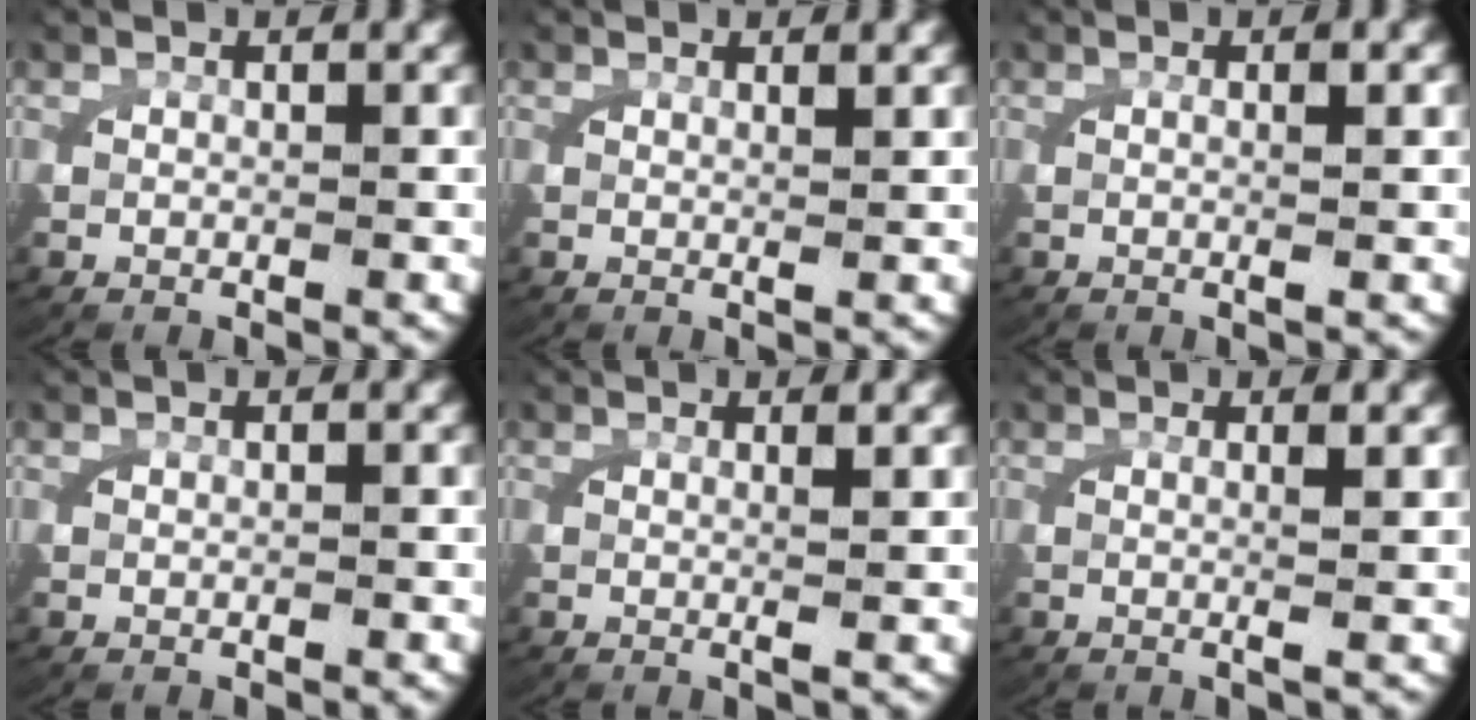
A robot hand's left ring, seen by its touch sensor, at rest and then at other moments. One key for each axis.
{"total": 0.8, "fx": 0.5, "fy": -0.2, "fz": 0.7, "tx": -0.013, "ty": -0.005, "tz": 0.009}
{"total": 1.4, "fx": 0.1, "fy": 0.1, "fz": 1.4, "tx": -0.026, "ty": 0.001, "tz": 0.001}
{"total": 0.0}
{"total": 1.4, "fx": 0.4, "fy": -0.2, "fz": 1.3, "tx": -0.028, "ty": -0.006, "tz": 0.007}
{"total": 1.7, "fx": 0.4, "fy": -0.1, "fz": 1.6, "tx": -0.034, "ty": -0.005, "tz": 0.006}